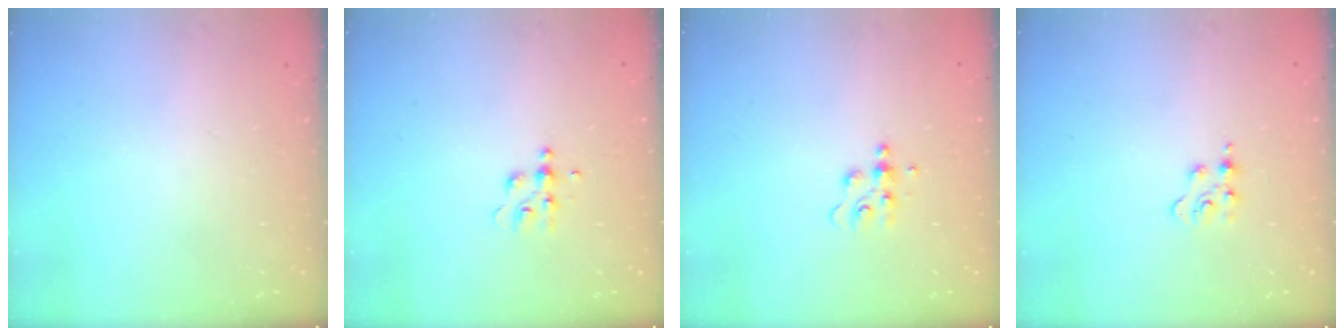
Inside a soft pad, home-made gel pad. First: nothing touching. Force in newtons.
{"total": 4.7, "press": 4.6, "slide": 0.5}
{"total": 5.1, "press": 5.1, "slide": 0.5}
{"total": 2.9, "press": 2.9, "slide": 0.4}